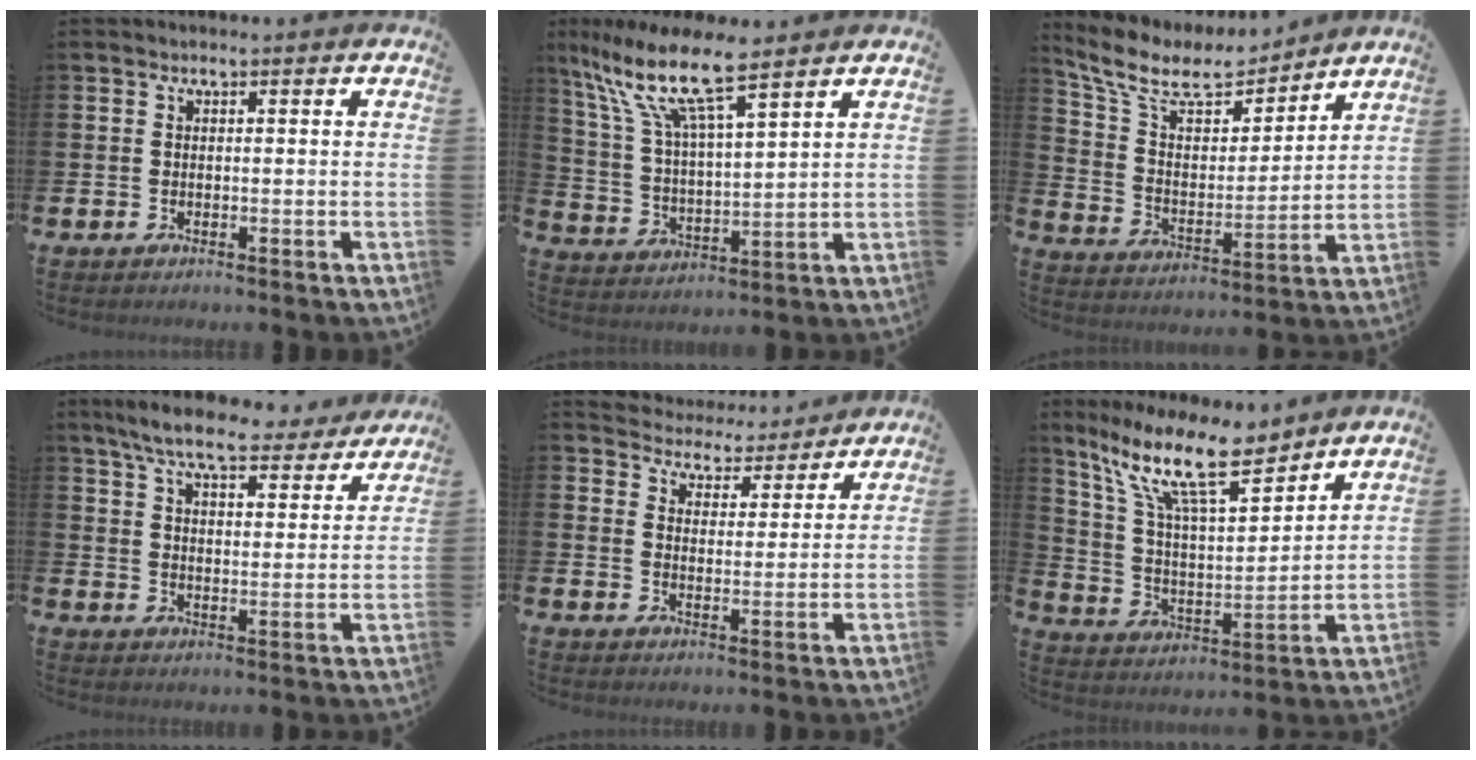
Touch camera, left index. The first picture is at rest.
{"total": 11.0, "force": [8.7, 2.1, 6.4], "torque": [-0.160, -0.038, 0.149]}
{"total": 10.2, "force": [9.0, 3.4, 3.4], "torque": [-0.118, -0.054, 0.158]}
{"total": 8.2, "force": [7.4, 1.4, 3.2], "torque": [-0.077, -0.040, 0.127]}
{"total": 4.4, "force": [4.2, 1.3, -0.4], "torque": [-0.015, -0.040, 0.070]}
{"total": 14.1, "force": [10.3, 4.0, 8.8], "torque": [-0.187, -0.042, 0.180]}